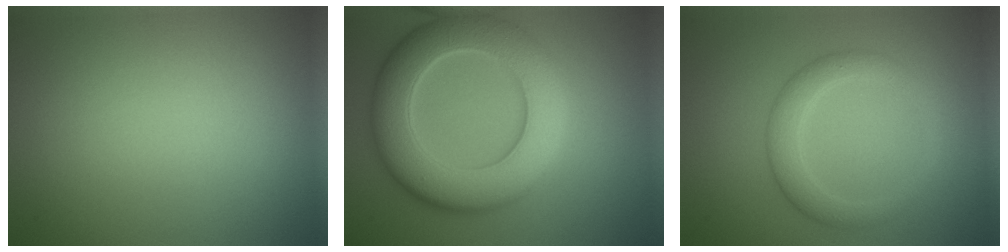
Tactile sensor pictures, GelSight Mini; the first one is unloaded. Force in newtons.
{"total": 9.8, "press": 9.8, "slide": 0.5}
{"total": 2.2, "press": 2.2, "slide": 0.2}